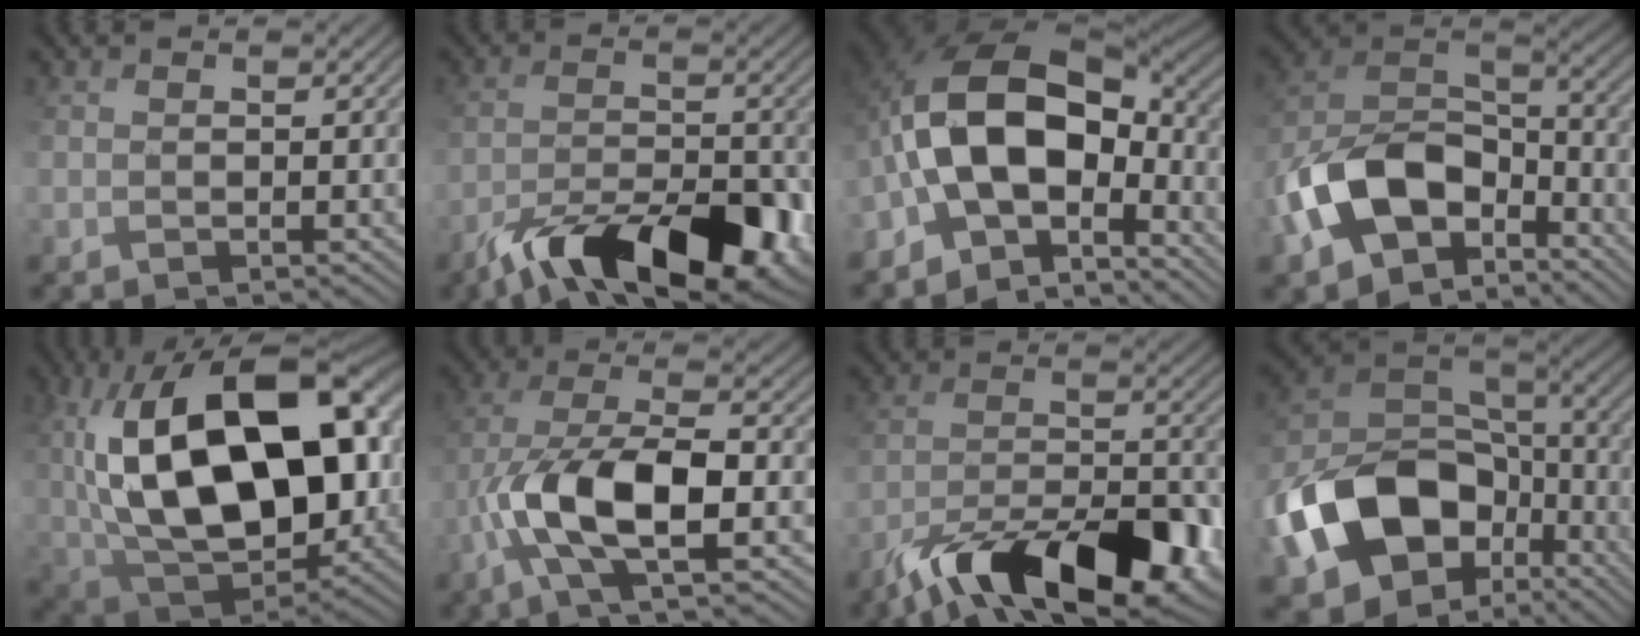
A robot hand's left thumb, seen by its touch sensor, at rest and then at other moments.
{"total": 12.5, "force": [-8.2, 4.5, 8.2], "torque": [-0.140, -0.010, -0.133]}
{"total": 14.5, "force": [-3.9, 8.4, 11.1], "torque": [-0.205, 0.001, -0.088]}
{"total": 13.1, "force": [-6.3, 8.1, 8.1], "torque": [-0.177, -0.015, -0.137]}
{"total": 21.1, "force": [3.4, 12.4, 16.7], "torque": [-0.324, -0.002, 0.068]}
{"total": 10.4, "force": [-2.9, 3.7, 9.3], "torque": [-0.198, 0.003, -0.060]}
{"total": 13.8, "force": [-9.1, 4.9, 9.1], "torque": [-0.164, -0.013, -0.147]}
{"total": 17.1, "force": [-5.9, 12.3, 10.2], "torque": [-0.231, -0.044, -0.104]}